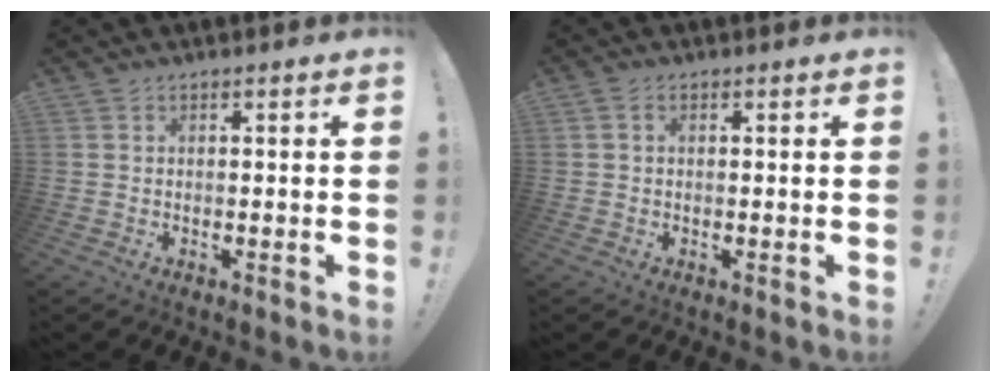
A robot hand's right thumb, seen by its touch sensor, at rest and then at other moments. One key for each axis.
{"total": 1.2, "fx": 0.1, "fy": 0.8, "fz": 0.8, "tx": -0.016, "ty": 0.005, "tz": 0.003}